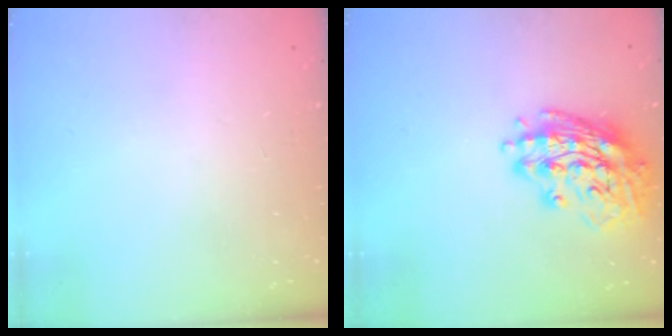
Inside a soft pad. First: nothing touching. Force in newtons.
{"total": 16.4, "press": 16.2, "slide": 2.5}